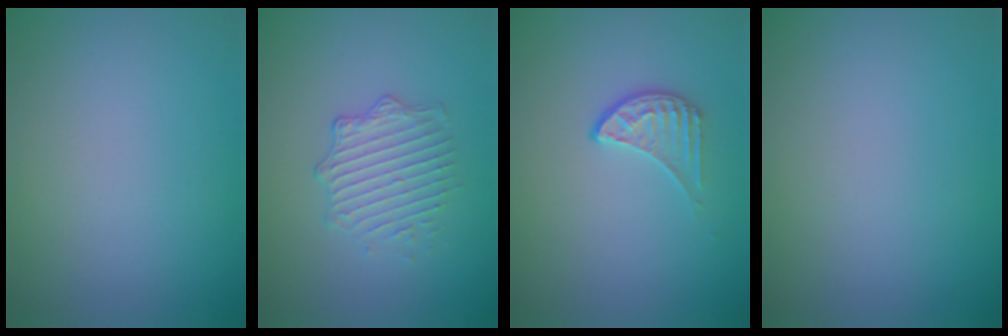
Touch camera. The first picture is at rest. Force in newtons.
{"total": 2.3, "press": 1.6, "slide": 1.6}
{"total": 1.9, "press": 1.3, "slide": 1.3}
{"total": 0.0}